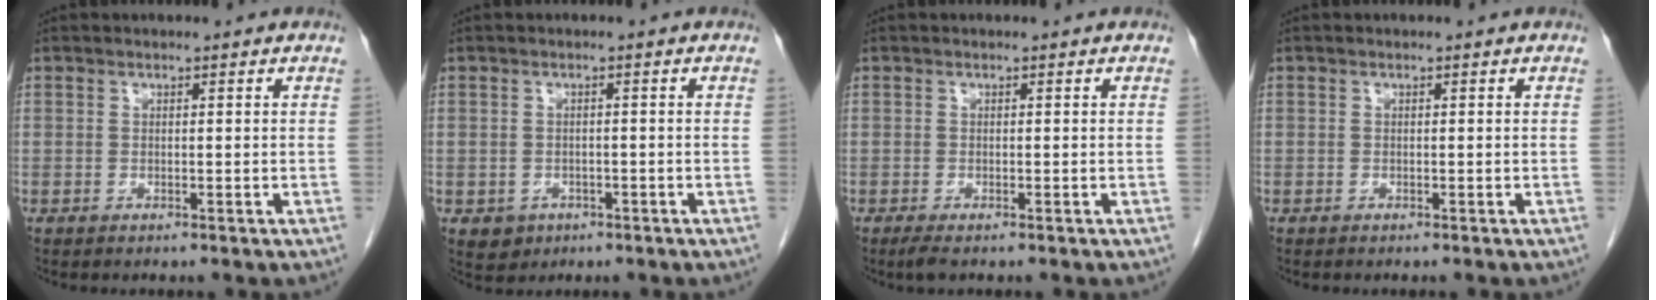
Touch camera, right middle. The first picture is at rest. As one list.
[{"total": 3.0, "force": [-1.3, 2.6, 0.8], "torque": [-0.010, 0.005, -0.010]}, {"total": 1.5, "force": [-1.1, 0.3, 1.0], "torque": [-0.024, -0.006, -0.017]}, {"total": 0.0}]